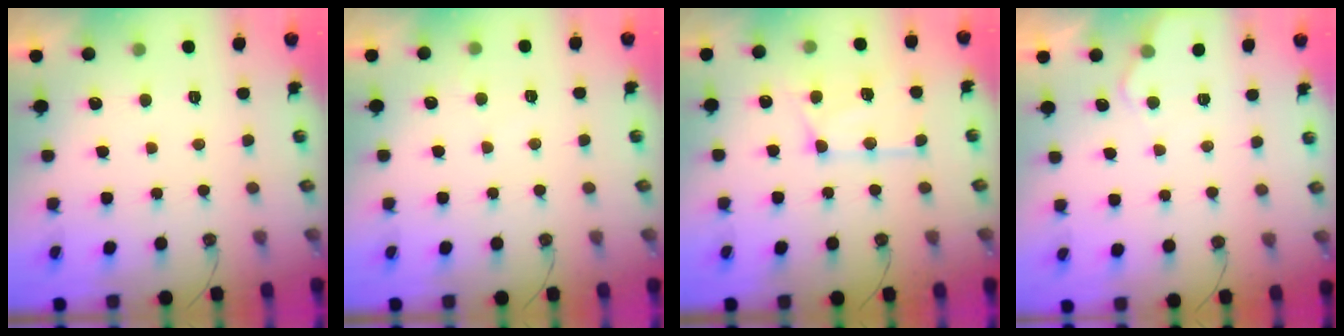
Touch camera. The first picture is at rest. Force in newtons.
{"total": 2.9, "press": 2.9, "slide": 0.3}
{"total": 15.5, "press": 15.5, "slide": 1.2}
{"total": 3.8, "press": 3.8, "slide": 0.4}